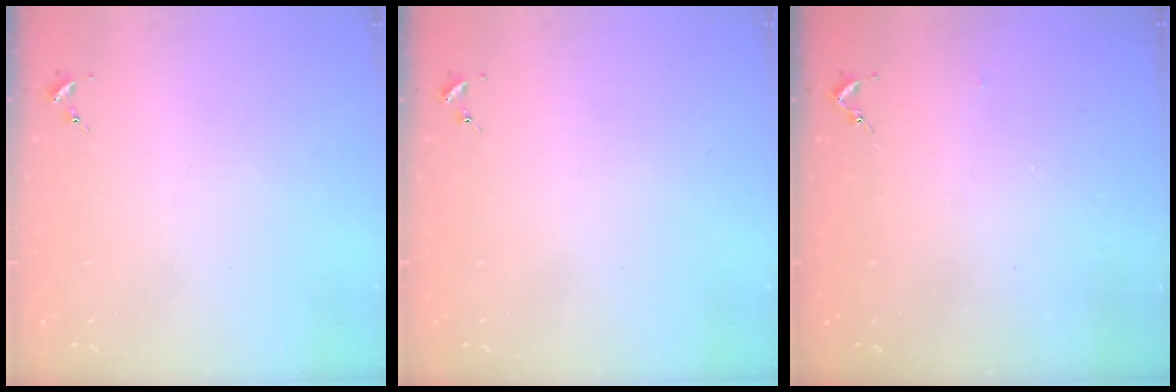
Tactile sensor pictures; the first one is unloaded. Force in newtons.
{"total": 0.0}
{"total": 2.6, "press": 2.5, "slide": 0.3}